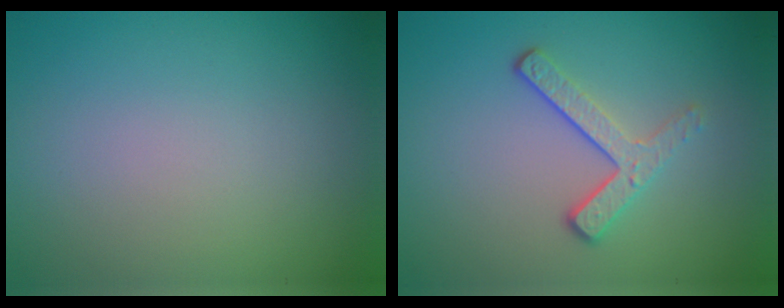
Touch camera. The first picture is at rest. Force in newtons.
{"total": 3.0, "press": 2.3, "slide": 2.0}